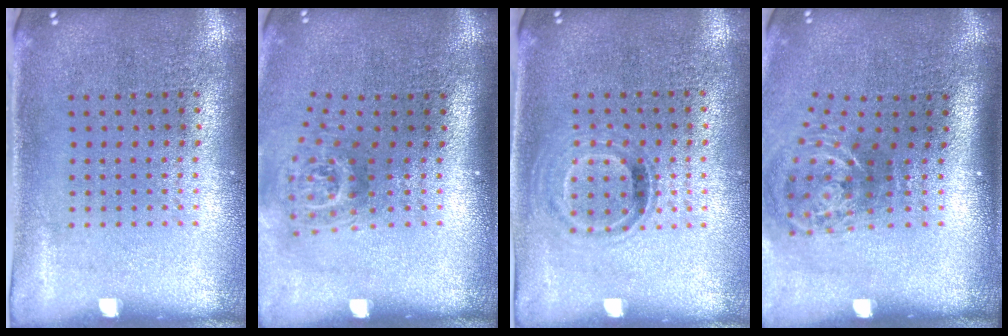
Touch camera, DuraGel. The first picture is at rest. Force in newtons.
{"total": 1.9, "press": 1.2, "slide": 1.4}
{"total": 0.9, "press": 0.8, "slide": 0.3}
{"total": 2.2, "press": 1.3, "slide": 1.8}